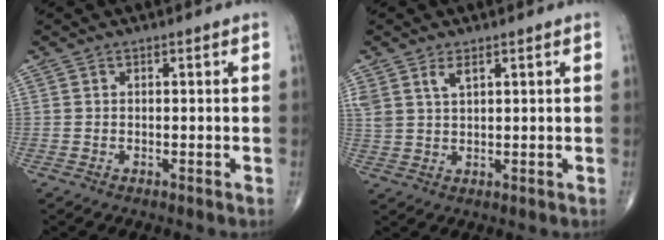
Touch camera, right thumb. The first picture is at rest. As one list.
[{"total": 3.8, "force": [2.3, 1.7, 2.5], "torque": [-0.050, -0.007, 0.051]}]